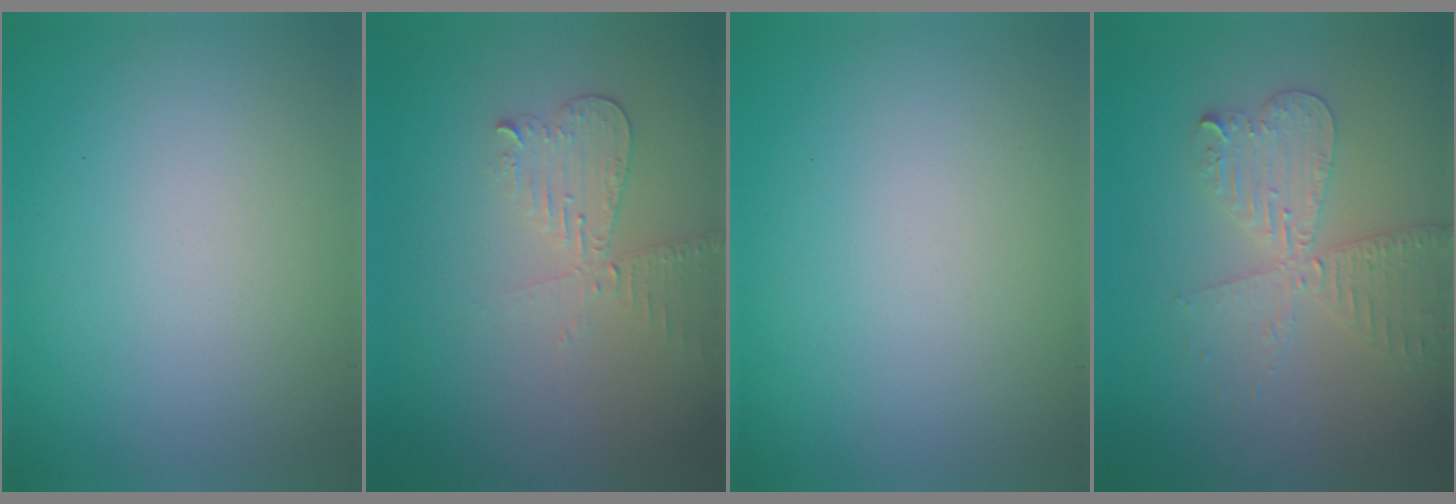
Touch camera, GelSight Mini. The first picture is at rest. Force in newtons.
{"total": 2.6, "press": 2.5, "slide": 0.6}
{"total": 0.0}
{"total": 4.1, "press": 3.6, "slide": 2.1}